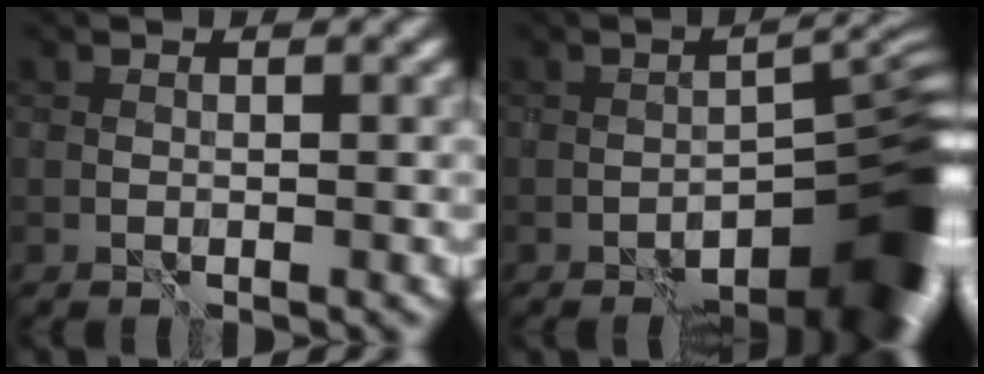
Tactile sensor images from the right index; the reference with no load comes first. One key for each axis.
{"total": 12.2, "fx": -7.8, "fy": 4.3, "fz": 8.4, "tx": -0.083, "ty": 0.002, "tz": -0.107}